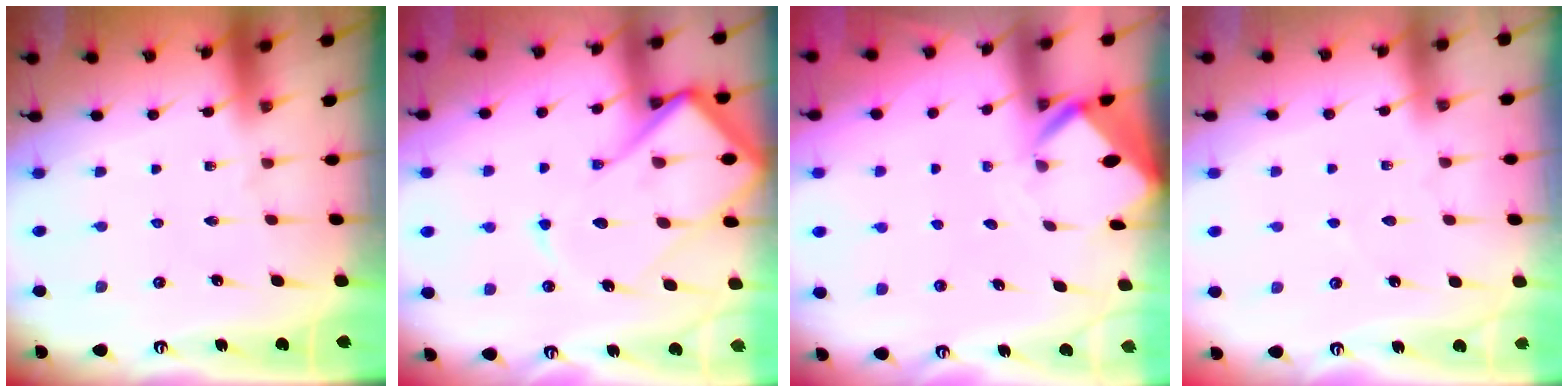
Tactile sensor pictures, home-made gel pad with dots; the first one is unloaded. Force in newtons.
{"total": 17.7, "press": 17.6, "slide": 1.8}
{"total": 3.2, "press": 3.2, "slide": 0.2}
{"total": 2.2, "press": 2.2, "slide": 0.3}